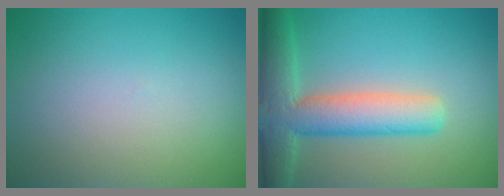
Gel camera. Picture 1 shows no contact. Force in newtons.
{"total": 7.1, "press": 7.1, "slide": 0.4}